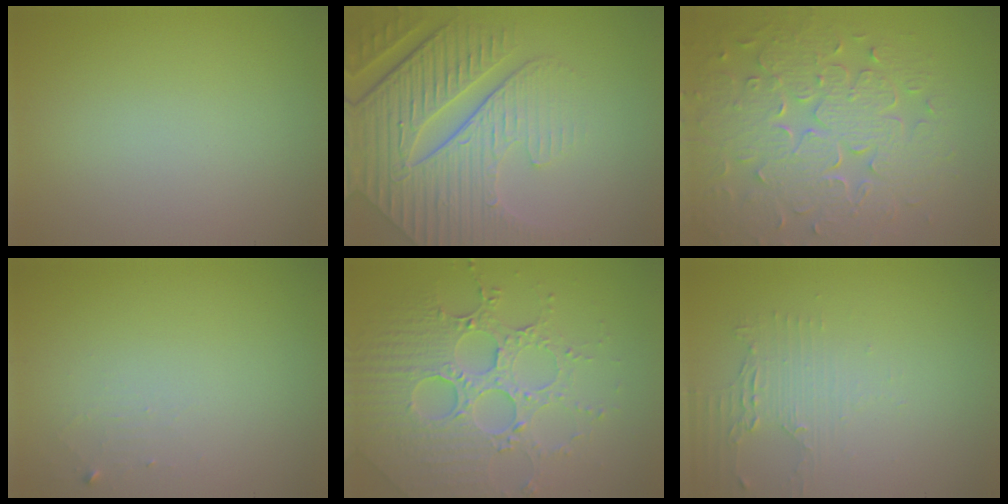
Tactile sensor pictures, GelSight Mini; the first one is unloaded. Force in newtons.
{"total": 8.2, "press": 6.3, "slide": 5.2}
{"total": 8.2, "press": 5.9, "slide": 5.6}
{"total": 1.0, "press": 1.0, "slide": 0.1}
{"total": 6.7, "press": 5.2, "slide": 4.2}
{"total": 2.1, "press": 1.6, "slide": 1.4}